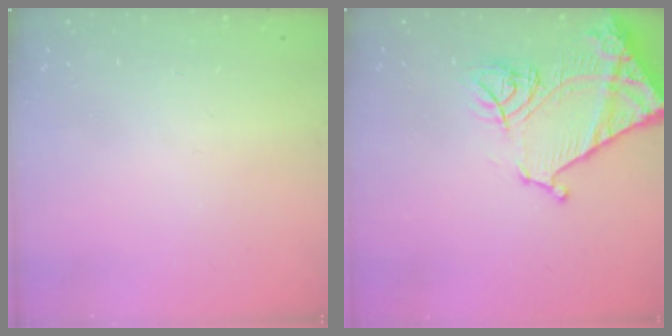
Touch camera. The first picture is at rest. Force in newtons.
{"total": 17.3, "press": 17.3, "slide": 1.6}